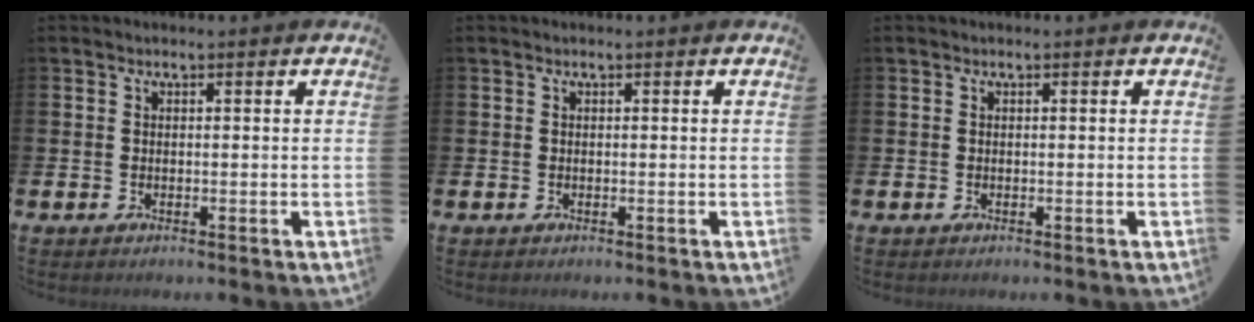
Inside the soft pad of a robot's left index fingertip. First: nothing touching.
{"total": 0.0}
{"total": 0.0}